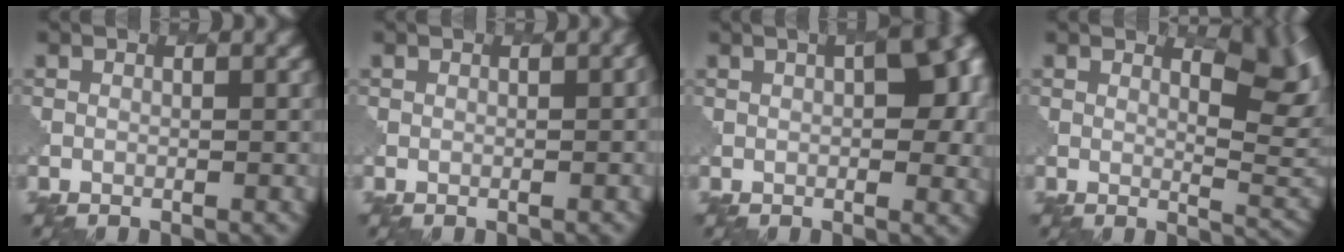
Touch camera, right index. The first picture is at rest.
{"total": 1.5, "force": [-0.4, 0.6, 1.3], "torque": [-0.012, 0.002, 0.002]}
{"total": 6.3, "force": [0.9, 2.9, 5.6], "torque": [-0.049, 0.008, 0.007]}
{"total": 5.7, "force": [3.3, 1.9, 4.3], "torque": [-0.055, -0.008, 0.050]}